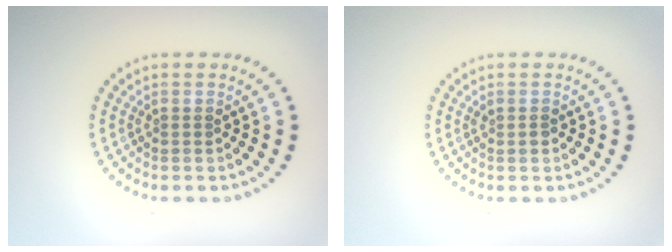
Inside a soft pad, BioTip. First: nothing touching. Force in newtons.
{"total": 0.6, "press": 0.6, "slide": 0.1}